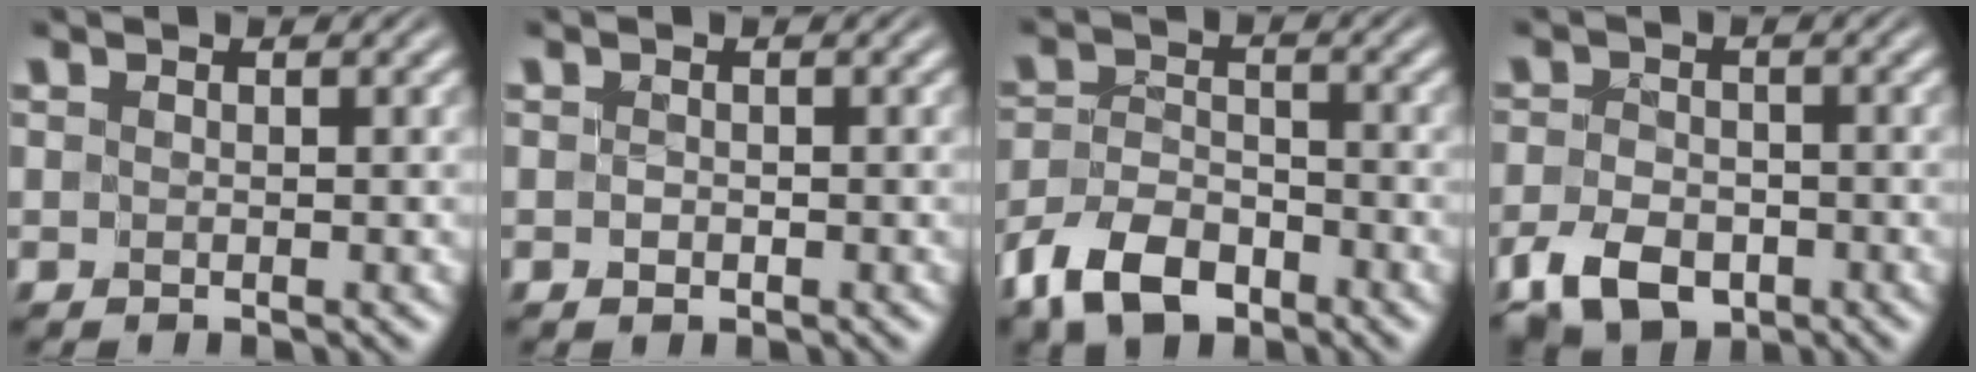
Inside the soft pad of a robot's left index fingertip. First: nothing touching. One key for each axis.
{"total": 0.0}
{"total": 5.3, "fx": -3.9, "fy": 2.7, "fz": 2.5, "tx": -0.050, "ty": 0.000, "tz": -0.079}
{"total": 4.9, "fx": -3.0, "fy": 3.0, "fz": 2.5, "tx": -0.053, "ty": -0.007, "tz": -0.060}